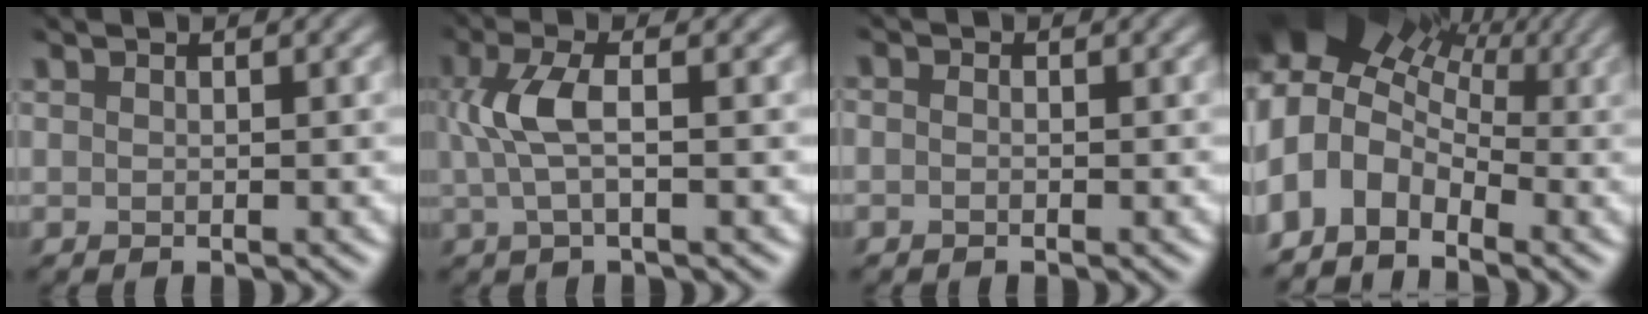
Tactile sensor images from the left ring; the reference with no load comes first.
{"total": 3.5, "force": [-0.4, 1.0, 3.4], "torque": [-0.075, 0.003, -0.013]}
{"total": 1.0, "force": [-0.2, 0.8, 0.4], "torque": [-0.007, 0.005, -0.017]}
{"total": 11.5, "force": [-1.3, 9.0, 7.2], "torque": [-0.116, -0.002, -0.040]}